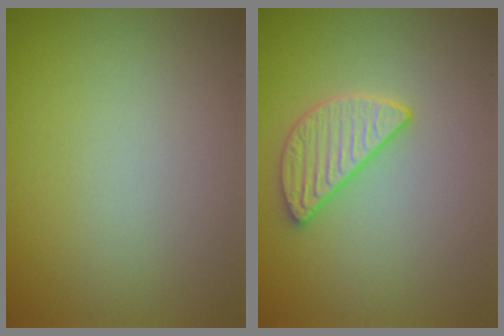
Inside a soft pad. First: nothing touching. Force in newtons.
{"total": 2.9, "press": 2.6, "slide": 1.1}